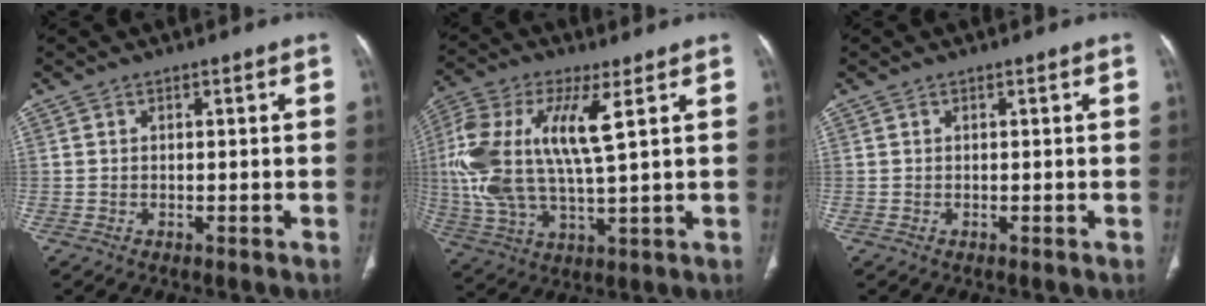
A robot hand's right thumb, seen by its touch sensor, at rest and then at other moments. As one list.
[{"total": 17.4, "force": [4.0, 6.2, 15.8], "torque": [-0.356, 0.000, 0.074]}, {"total": 0.0}]